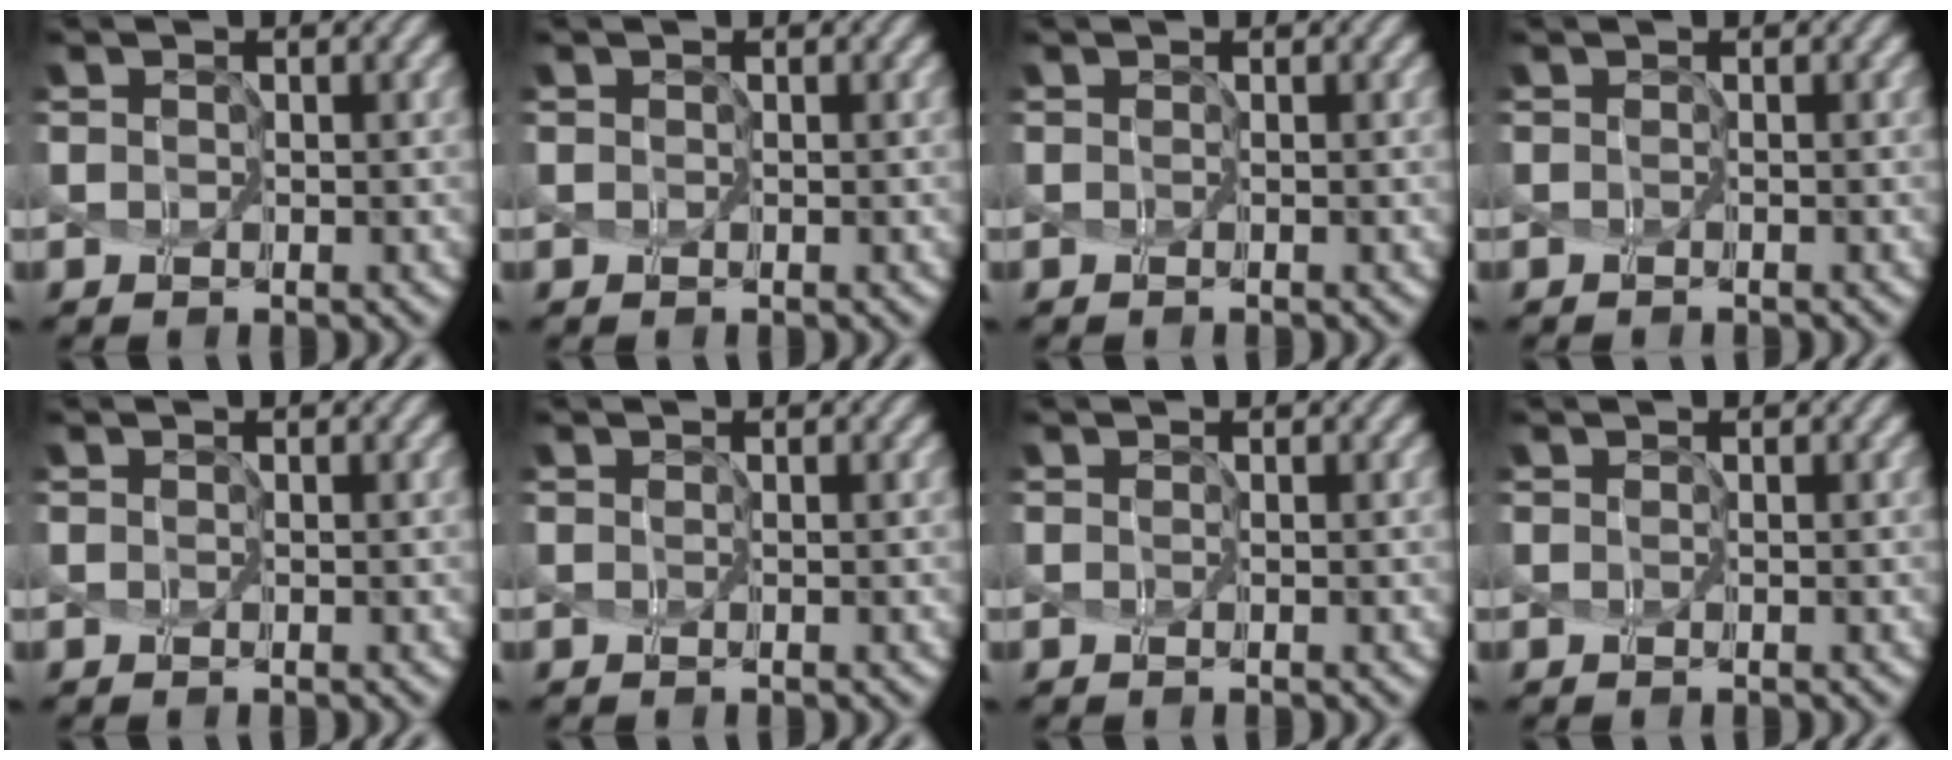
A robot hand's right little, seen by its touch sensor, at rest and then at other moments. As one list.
[{"total": 0.0}, {"total": 1.2, "force": [0.0, -1.1, -0.4], "torque": [0.012, -0.006, 0.003]}, {"total": 1.4, "force": [-0.2, -1.2, -0.6], "torque": [0.014, -0.007, 0.002]}, {"total": 0.6, "force": [0.1, -0.6, -0.2], "torque": [0.004, -0.001, 0.005]}, {"total": 1.1, "force": [0.2, -1.0, -0.3], "torque": [0.008, -0.005, 0.007]}, {"total": 1.1, "force": [0.2, -1.1, -0.3], "torque": [0.009, -0.008, 0.006]}, {"total": 0.9, "force": [0.2, -0.8, -0.2], "torque": [0.007, -0.003, 0.006]}]